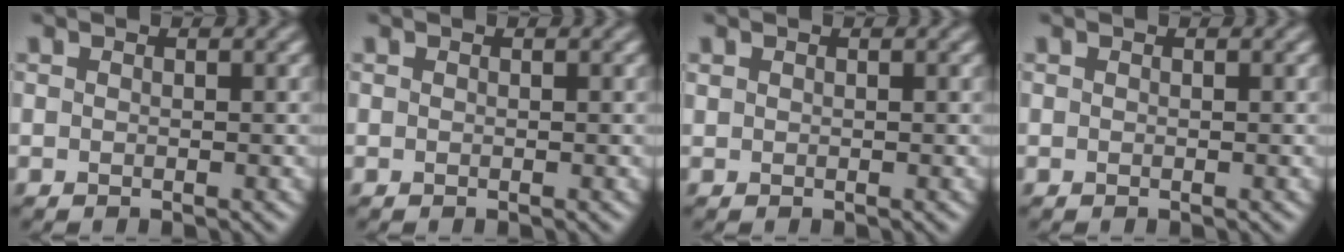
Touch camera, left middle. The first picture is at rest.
{"total": 0.0}
{"total": 0.0}
{"total": 0.0}